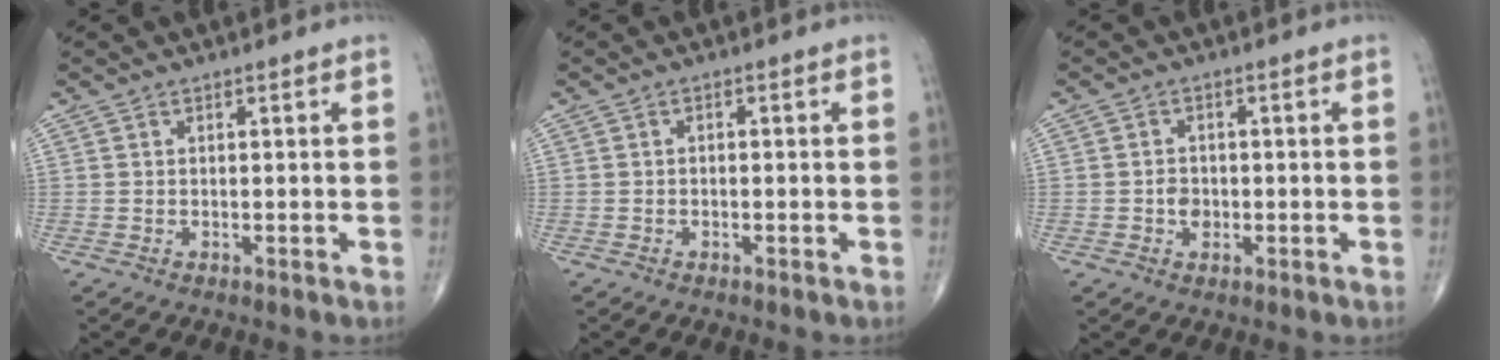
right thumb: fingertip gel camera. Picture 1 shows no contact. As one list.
[{"total": 0.6, "force": [-0.2, 0.4, 0.4], "torque": [-0.004, 0.004, -0.007]}, {"total": 2.7, "force": [-0.6, 2.2, 1.5], "torque": [-0.011, 0.005, -0.011]}]